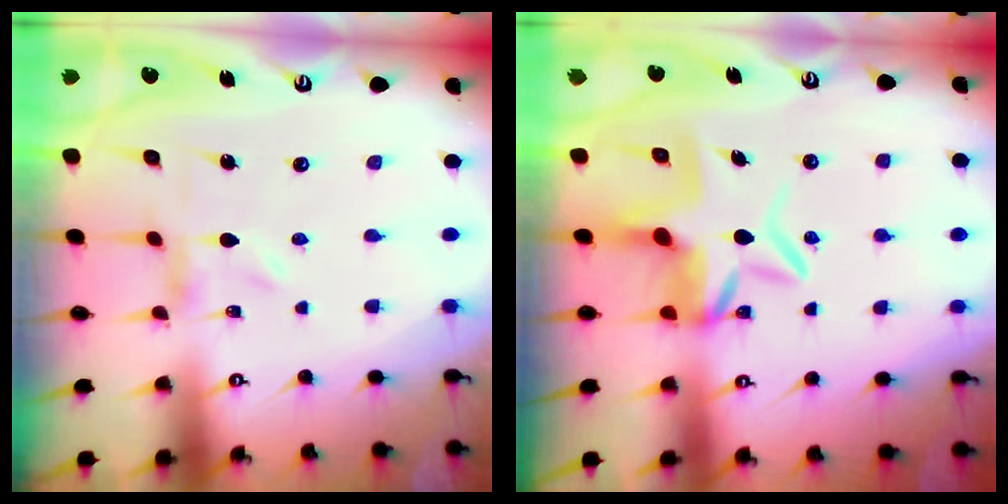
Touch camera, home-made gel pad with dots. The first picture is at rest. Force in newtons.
{"total": 7.9, "press": 7.4, "slide": 2.6}